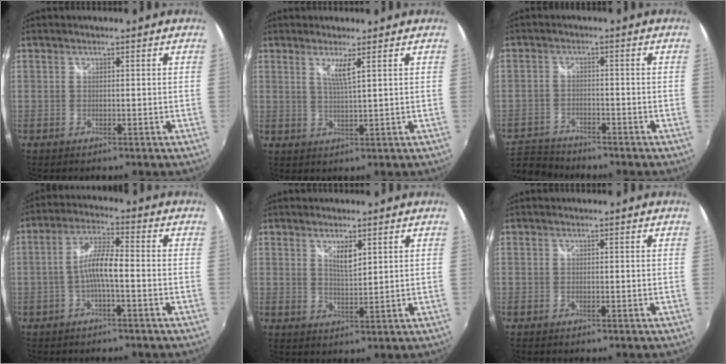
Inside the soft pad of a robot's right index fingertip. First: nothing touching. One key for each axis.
{"total": 3.1, "fx": 1.6, "fy": -0.4, "fz": 2.7, "tx": -0.054, "ty": -0.009, "tz": 0.029}
{"total": 8.4, "fx": -7.7, "fy": 2.7, "fz": 1.7, "tx": -0.064, "ty": 0.002, "tz": -0.141}
{"total": 6.2, "fx": -1.8, "fy": 0.9, "fz": 5.9, "tx": -0.122, "ty": 0.012, "tz": -0.032}
{"total": 3.7, "fx": 1.9, "fy": 1.1, "fz": 3.0, "tx": -0.050, "ty": -0.005, "tz": 0.032}
{"total": 0.0}